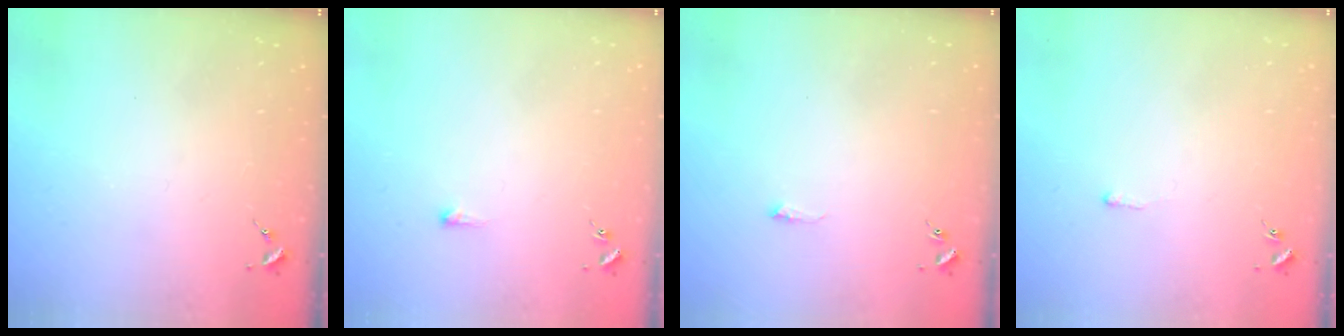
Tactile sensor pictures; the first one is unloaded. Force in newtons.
{"total": 3.4, "press": 3.4, "slide": 0.6}
{"total": 4.8, "press": 4.7, "slide": 0.7}
{"total": 2.7, "press": 2.7, "slide": 0.5}